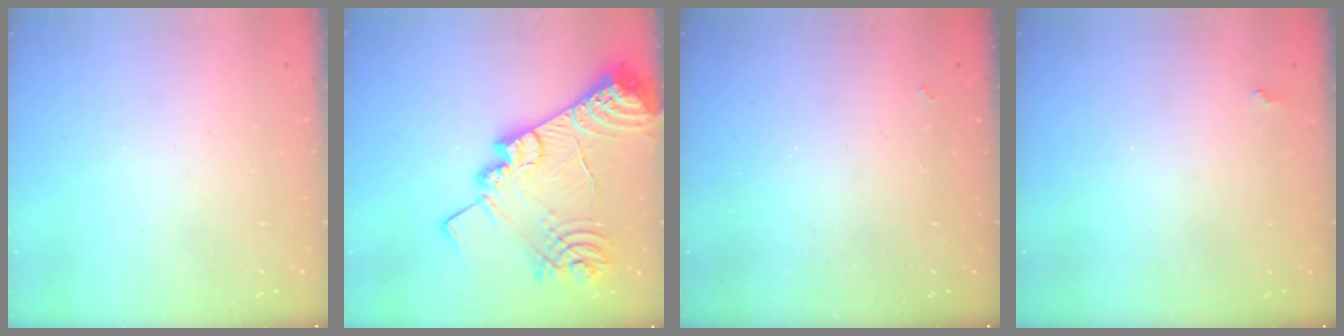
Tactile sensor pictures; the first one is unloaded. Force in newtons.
{"total": 24.6, "press": 24.5, "slide": 2.5}
{"total": 3.4, "press": 3.4, "slide": 0.6}
{"total": 2.0, "press": 2.0, "slide": 0.5}